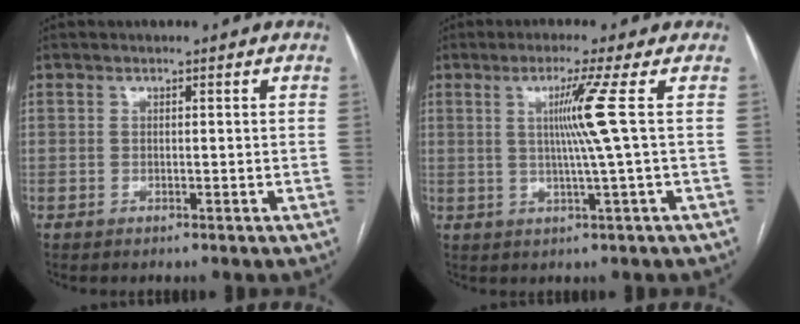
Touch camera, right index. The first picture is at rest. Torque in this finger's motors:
{"motor_torque": [0.30, -0.07, 0.32, 0.09]}